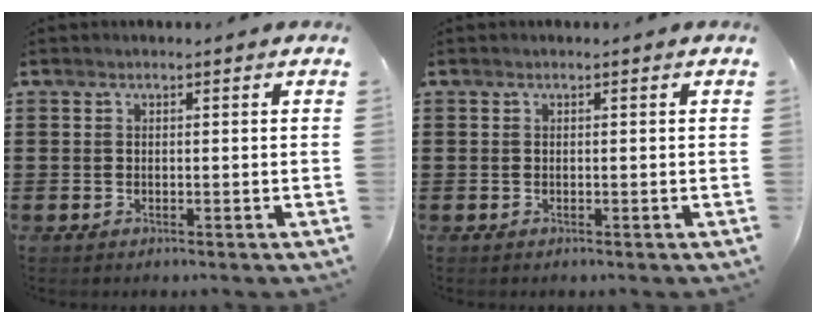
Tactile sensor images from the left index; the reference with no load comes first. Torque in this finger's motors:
{"motor_torque": [0.00, 0.00, 0.00, 0.00]}